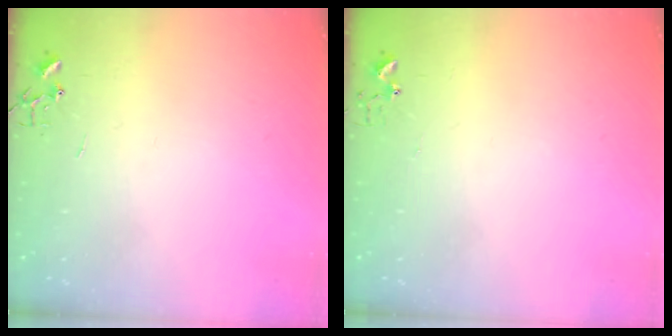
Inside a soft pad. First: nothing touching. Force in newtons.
{"total": 2.9, "press": 2.9, "slide": 0.4}